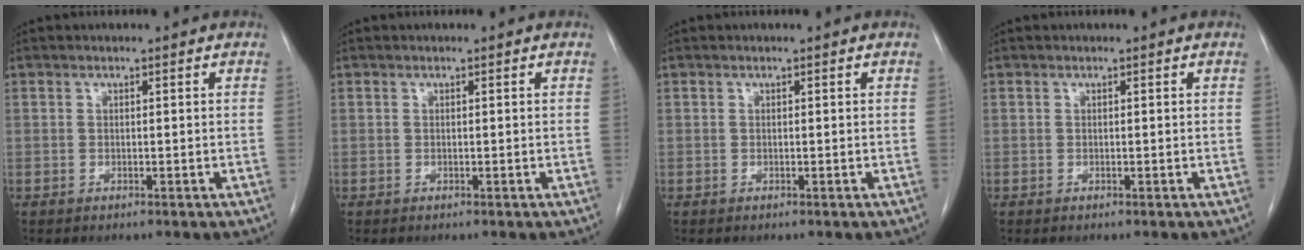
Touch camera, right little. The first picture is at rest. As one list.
[{"total": 0.0}, {"total": 0.0}, {"total": 0.0}]